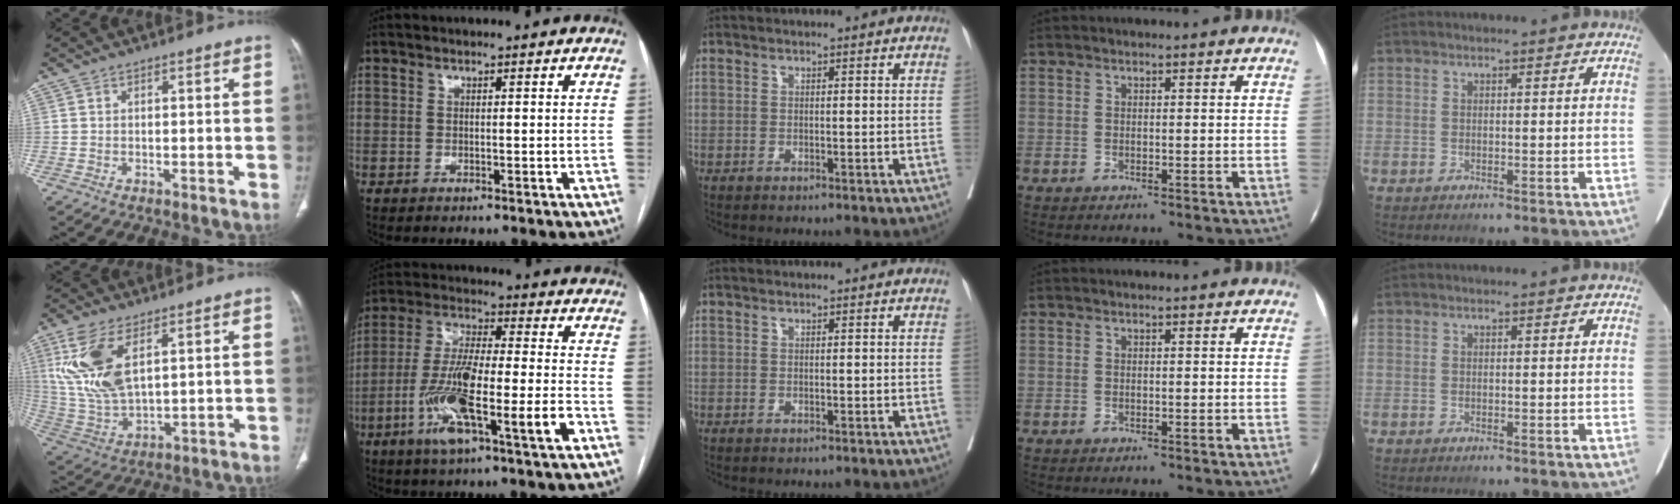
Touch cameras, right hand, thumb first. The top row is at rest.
{"thumb": {"total": 14.0, "force": [5.4, 6.6, 11.1], "torque": [-0.241, -0.017, 0.119]}, "index": {"total": 15.4, "force": [-5.8, 1.5, 14.2], "torque": [-0.275, -0.002, -0.102]}}